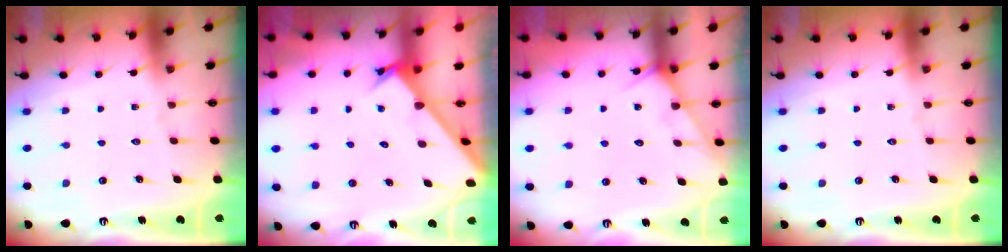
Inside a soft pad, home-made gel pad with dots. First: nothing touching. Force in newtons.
{"total": 2.5, "press": 2.5, "slide": 0.3}
{"total": 7.2, "press": 7.2, "slide": 0.6}
{"total": 0.0}